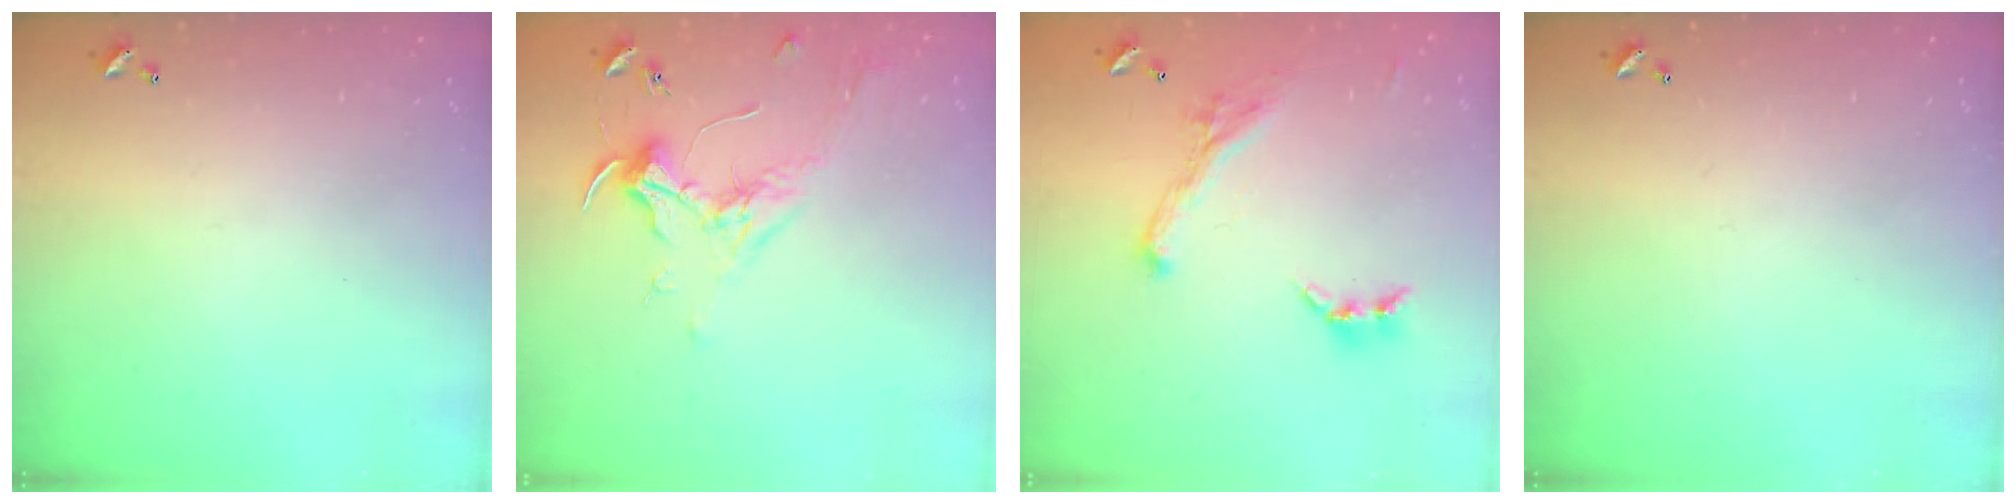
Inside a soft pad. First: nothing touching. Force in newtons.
{"total": 1.9, "press": 1.7, "slide": 0.8}
{"total": 2.1, "press": 1.7, "slide": 1.2}
{"total": 0.0}